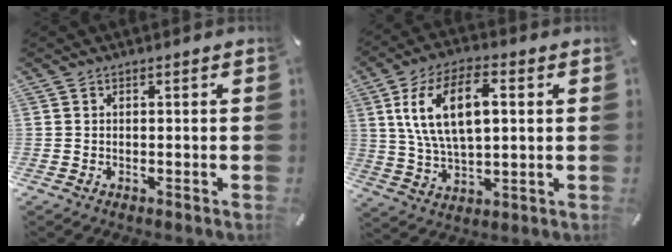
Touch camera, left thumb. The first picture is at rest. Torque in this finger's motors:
{"motor_torque": [2.11, 2.90, 1.55, -1.22, 0.46]}